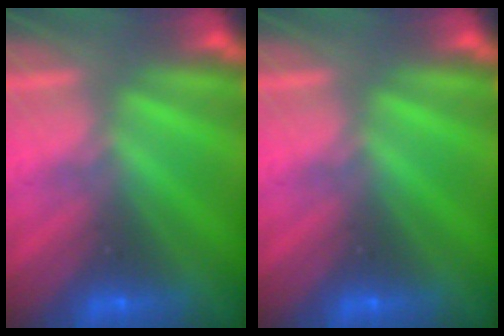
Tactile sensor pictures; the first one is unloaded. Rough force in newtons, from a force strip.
{"total": 0.0}